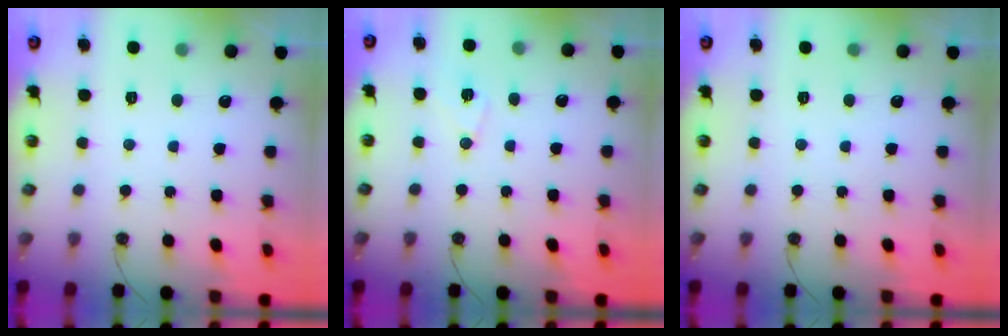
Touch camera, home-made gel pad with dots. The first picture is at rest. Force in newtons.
{"total": 6.8, "press": 6.7, "slide": 1.4}
{"total": 0.0}